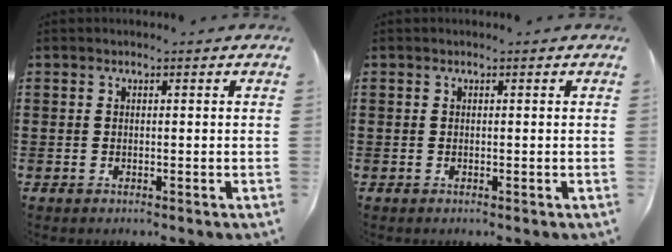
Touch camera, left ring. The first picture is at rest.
{"total": 0.0}